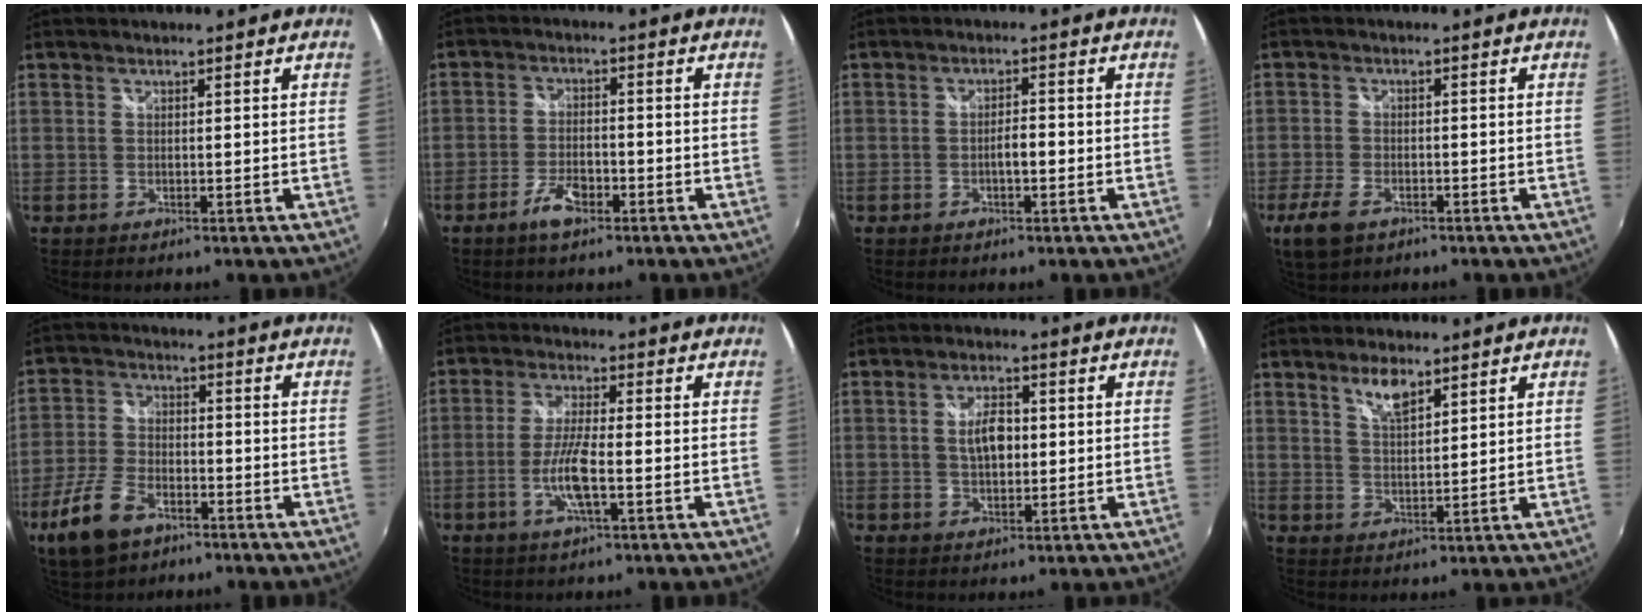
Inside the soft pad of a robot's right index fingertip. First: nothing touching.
{"total": 5.3, "force": [-3.3, 2.0, 3.7], "torque": [-0.083, -0.001, -0.059]}
{"total": 2.5, "force": [-0.9, 0.6, 2.2], "torque": [-0.040, 0.004, -0.017]}
{"total": 6.7, "force": [-4.1, 3.6, 3.9], "torque": [-0.107, -0.015, -0.072]}
{"total": 10.9, "force": [-6.5, 5.8, 6.5], "torque": [-0.158, -0.006, -0.122]}
{"total": 7.0, "force": [-2.3, 0.9, 6.6], "torque": [-0.135, -0.004, -0.045]}
{"total": 5.4, "force": [0.3, 2.8, 4.6], "torque": [-0.083, 0.006, 0.007]}
{"total": 4.8, "force": [3.2, 1.7, 3.1], "torque": [-0.056, 0.002, 0.059]}